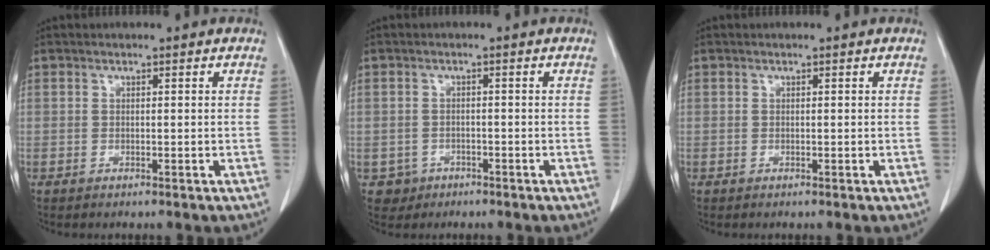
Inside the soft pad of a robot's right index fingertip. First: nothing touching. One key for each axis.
{"total": 2.7, "fx": -1.3, "fy": 2.4, "fz": 0.0, "tx": 0.002, "ty": 0.011, "tz": -0.018}
{"total": 0.0}